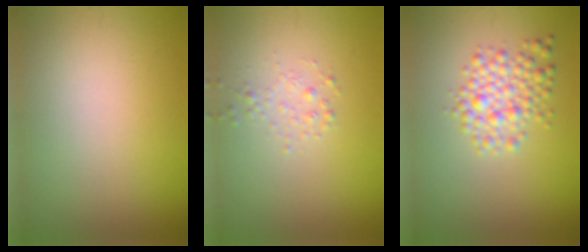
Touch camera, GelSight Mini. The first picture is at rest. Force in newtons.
{"total": 0.9, "press": 0.9, "slide": 0.0}
{"total": 3.3, "press": 3.3, "slide": 0.1}